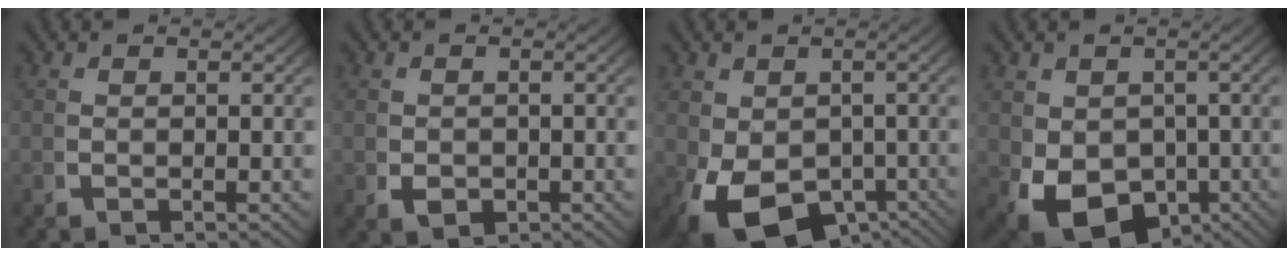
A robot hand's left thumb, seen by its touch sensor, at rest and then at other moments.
{"total": 2.4, "force": [-0.6, 1.9, 1.3], "torque": [-0.032, -0.011, -0.008]}
{"total": 10.5, "force": [-4.9, 6.6, 6.5], "torque": [-0.126, -0.057, -0.052]}
{"total": 8.9, "force": [-3.7, 6.0, 5.4], "torque": [-0.113, -0.050, -0.037]}